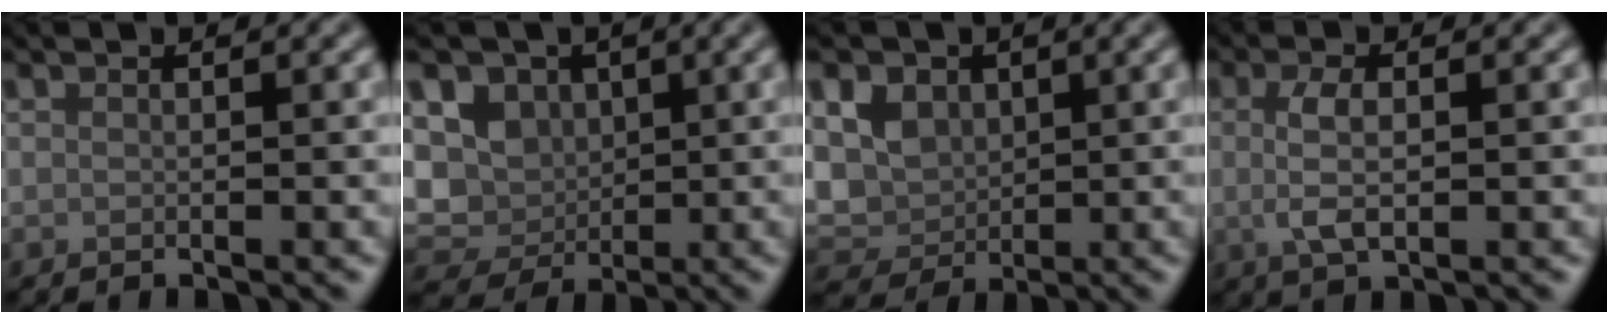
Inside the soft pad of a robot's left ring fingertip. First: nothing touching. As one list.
[{"total": 7.2, "force": [0.7, 6.2, 3.6], "torque": [-0.051, 0.004, -0.009]}, {"total": 6.1, "force": [1.3, 4.9, 3.4], "torque": [-0.074, 0.011, 0.013]}, {"total": 3.2, "force": [0.1, 1.3, 2.9], "torque": [-0.064, -0.002, 0.000]}]